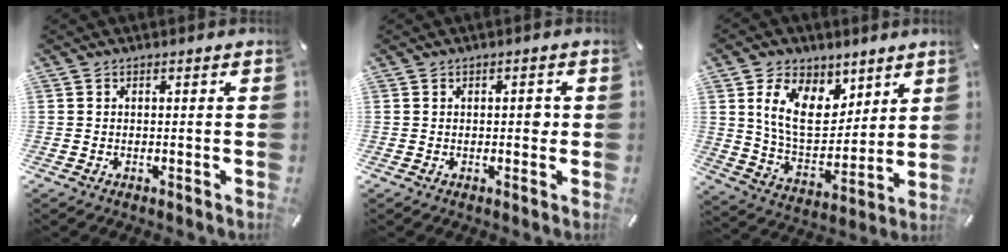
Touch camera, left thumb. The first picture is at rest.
{"total": 2.4, "force": [0.1, 1.3, 2.0], "torque": [-0.021, -0.002, -0.003]}
{"total": 14.2, "force": [6.8, 9.6, 7.9], "torque": [-0.146, -0.029, 0.130]}